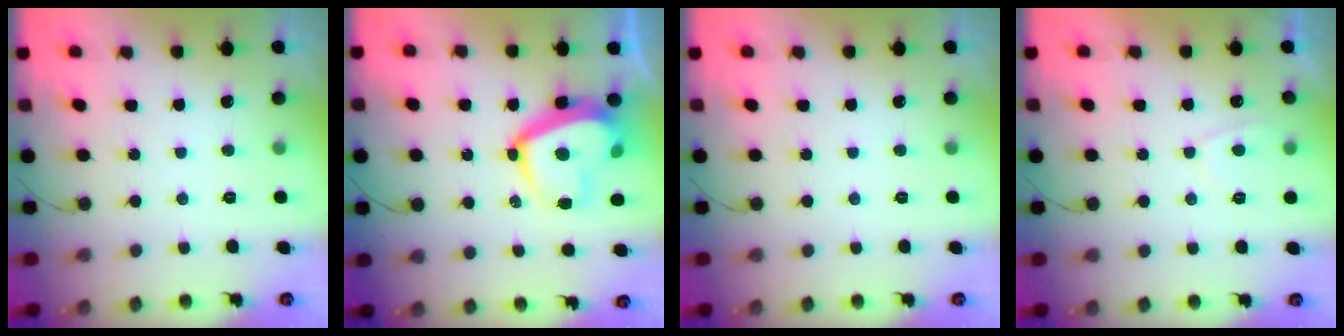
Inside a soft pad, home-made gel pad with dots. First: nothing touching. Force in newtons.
{"total": 15.0, "press": 14.9, "slide": 1.5}
{"total": 0.0}
{"total": 2.1, "press": 2.0, "slide": 0.6}